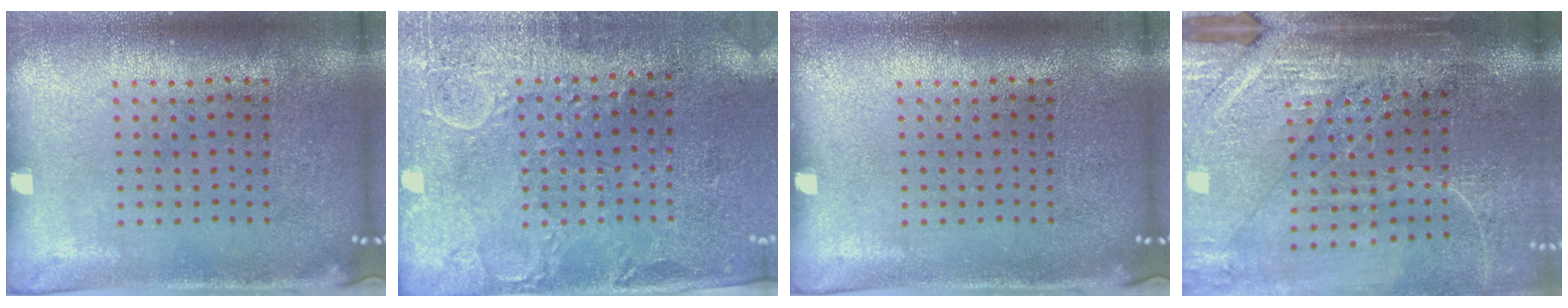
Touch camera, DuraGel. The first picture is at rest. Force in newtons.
{"total": 2.7, "press": 2.4, "slide": 1.2}
{"total": 0.0}
{"total": 4.2, "press": 3.6, "slide": 2.1}